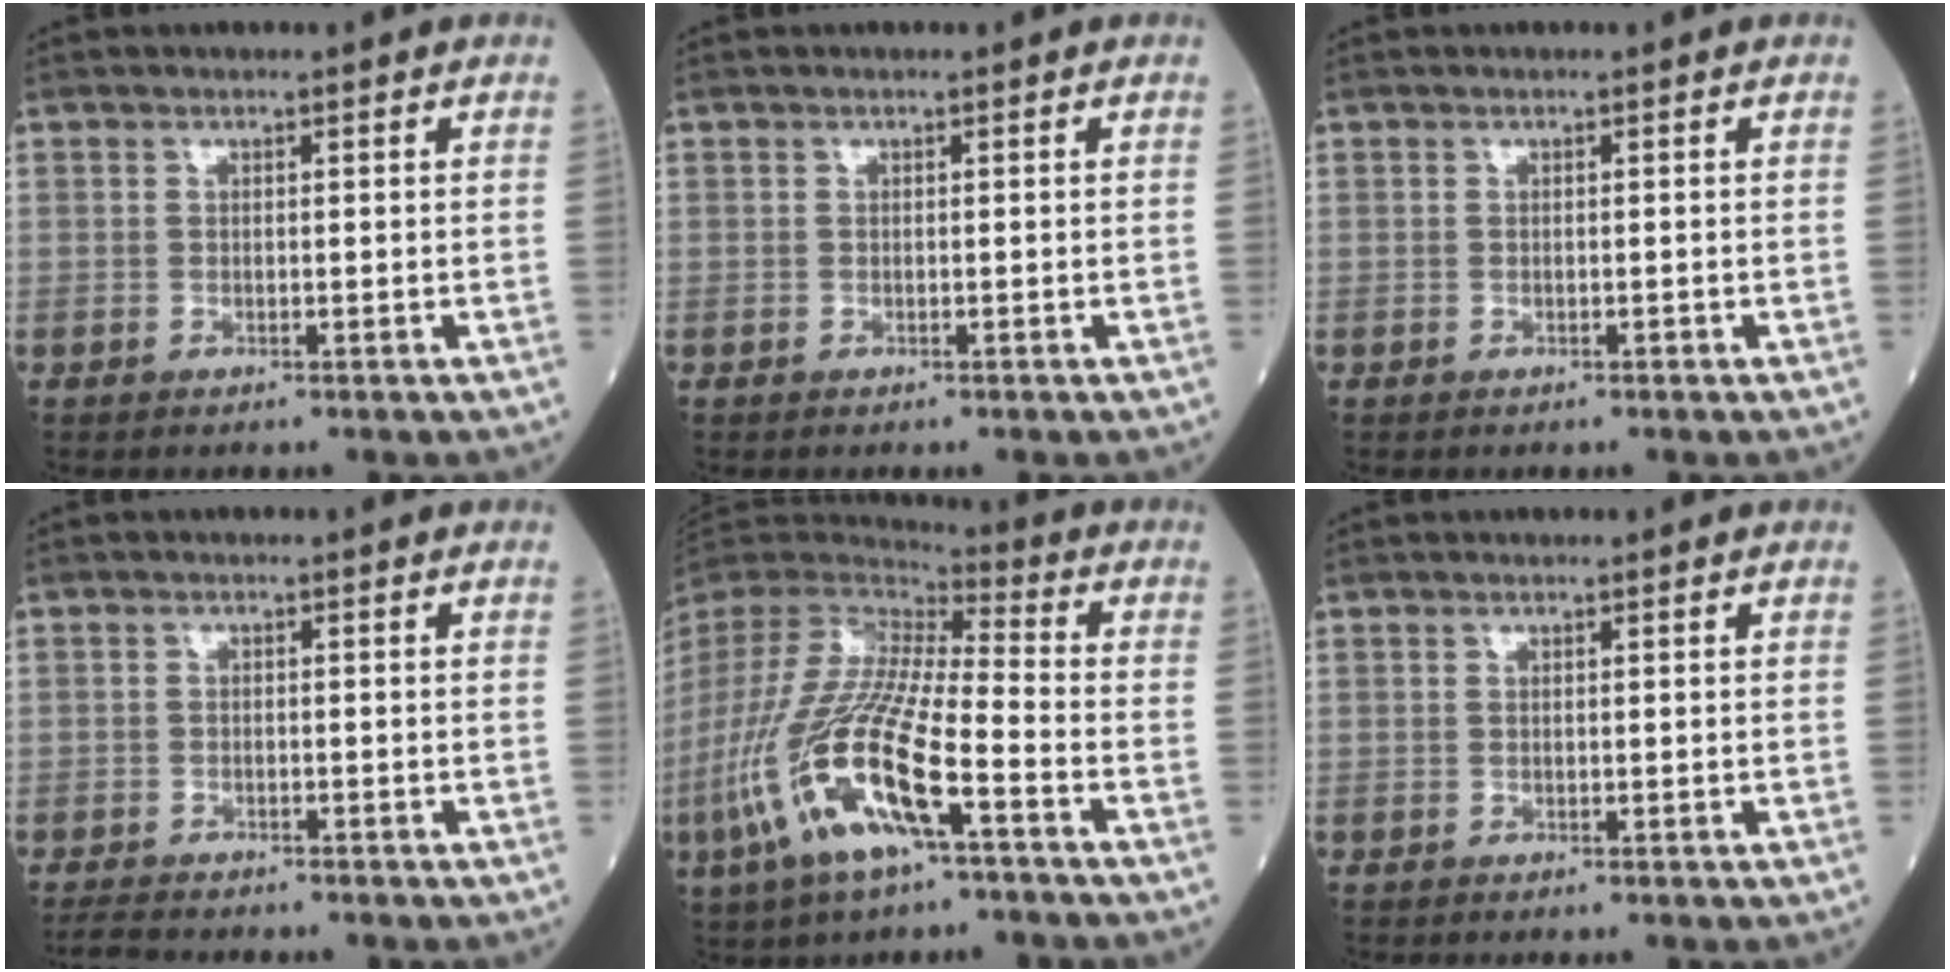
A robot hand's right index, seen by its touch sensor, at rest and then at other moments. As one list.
[{"total": 0.0}, {"total": 0.0}, {"total": 3.2, "force": [-3.0, 0.9, 0.6], "torque": [-0.016, -0.011, -0.054]}, {"total": 19.6, "force": [-8.3, 3.6, 17.4], "torque": [-0.407, -0.042, -0.161]}, {"total": 0.0}]